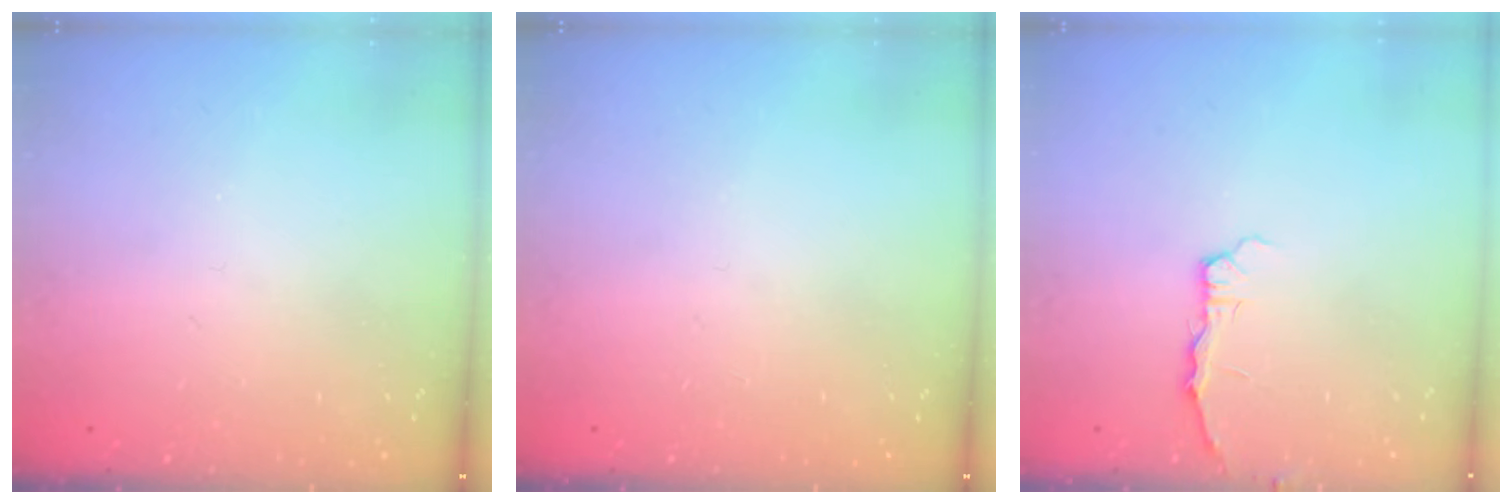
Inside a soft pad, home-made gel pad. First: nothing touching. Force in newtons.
{"total": 0.0}
{"total": 2.8, "press": 2.8, "slide": 0.3}